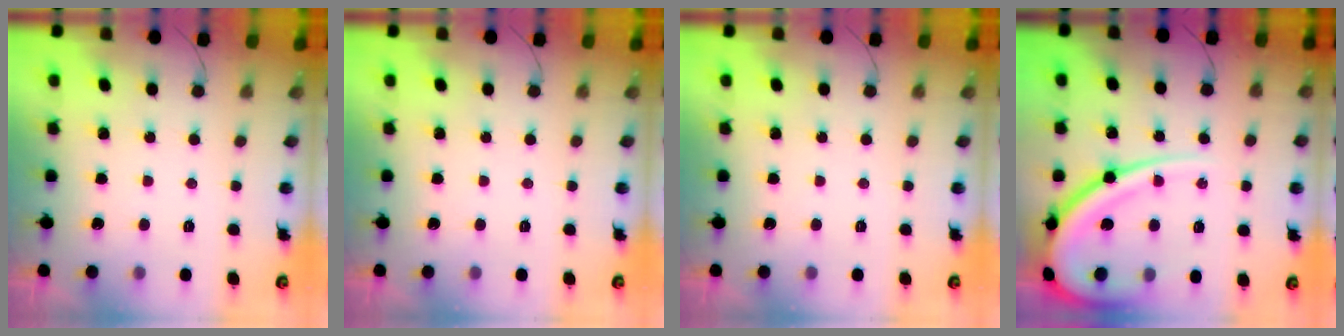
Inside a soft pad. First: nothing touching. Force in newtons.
{"total": 0.0}
{"total": 0.0}
{"total": 19.7, "press": 19.6, "slide": 2.0}